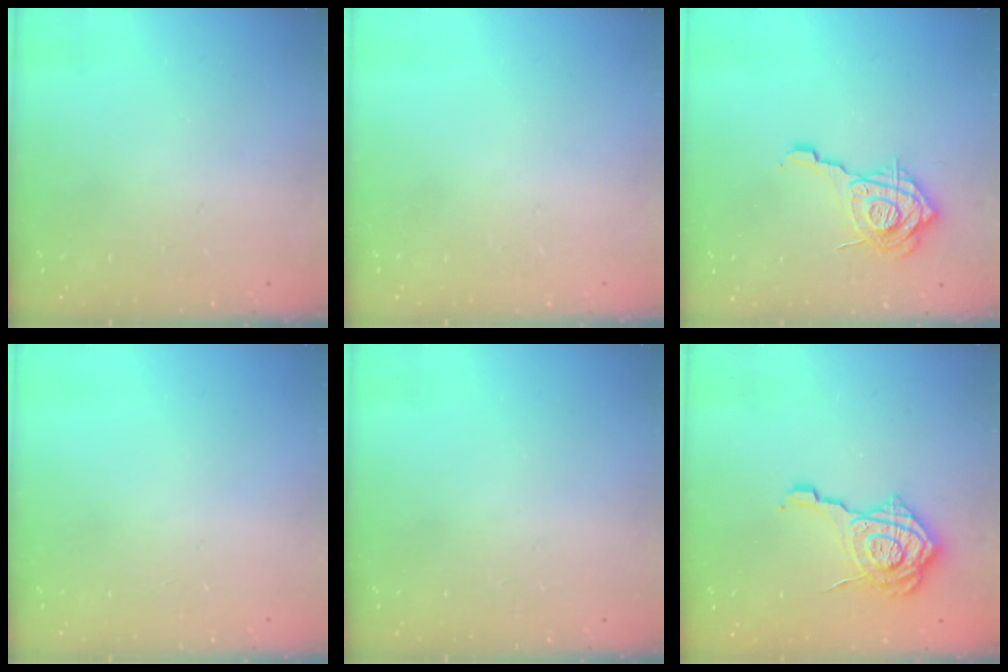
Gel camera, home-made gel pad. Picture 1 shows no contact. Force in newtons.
{"total": 0.0}
{"total": 15.6, "press": 15.6, "slide": 1.4}
{"total": 0.0}
{"total": 0.0}
{"total": 14.0, "press": 14.0, "slide": 1.0}